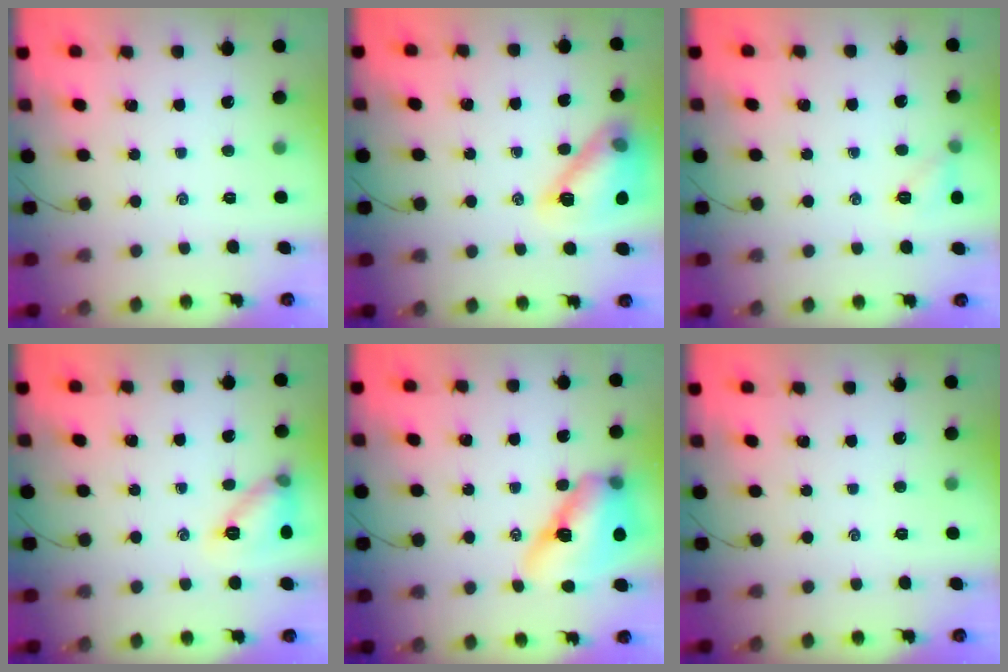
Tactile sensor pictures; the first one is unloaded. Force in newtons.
{"total": 13.6, "press": 13.6, "slide": 1.0}
{"total": 6.3, "press": 6.0, "slide": 1.8}
{"total": 10.2, "press": 10.1, "slide": 1.4}
{"total": 14.5, "press": 13.8, "slide": 4.3}
{"total": 0.0}